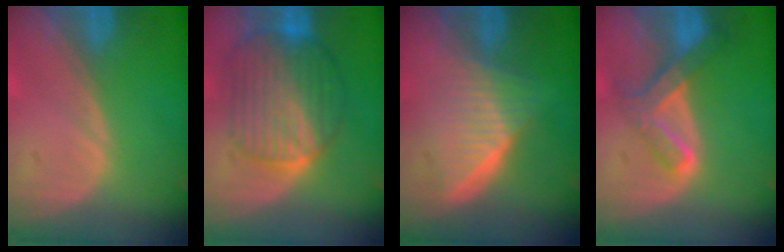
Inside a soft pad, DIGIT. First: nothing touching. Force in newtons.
{"total": 10.3, "press": 10.3, "slide": 0.8}
{"total": 6.8, "press": 6.1, "slide": 3.1}
{"total": 6.6, "press": 5.8, "slide": 3.0}